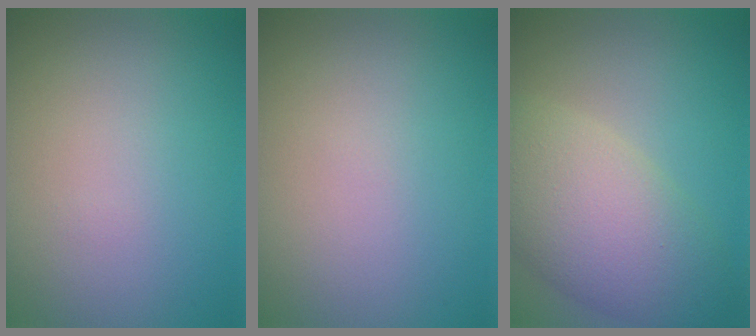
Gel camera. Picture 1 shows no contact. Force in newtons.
{"total": 0.0}
{"total": 8.2, "press": 8.2, "slide": 0.3}